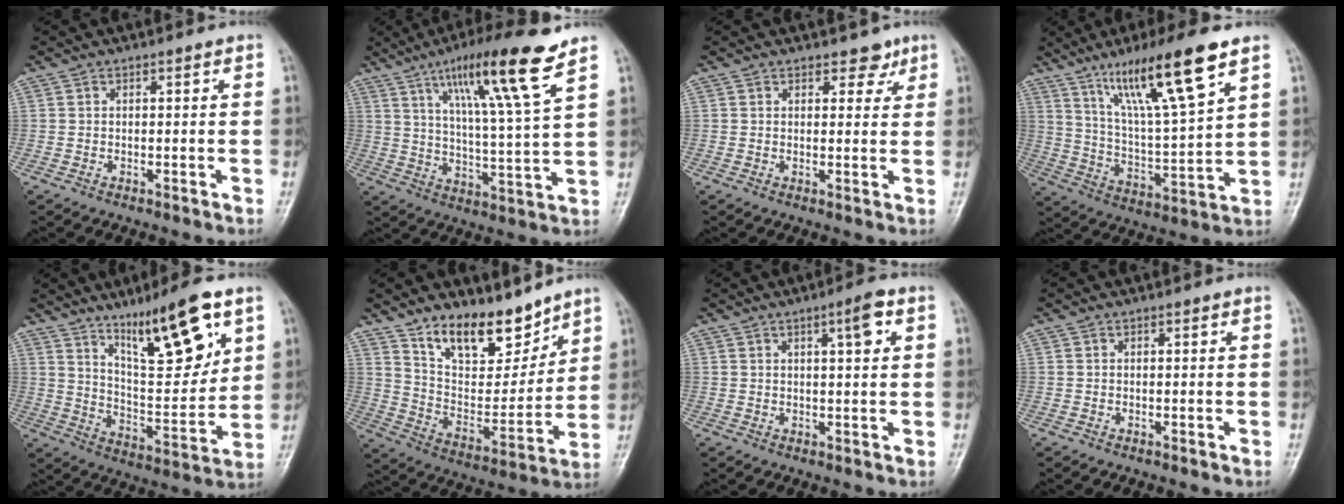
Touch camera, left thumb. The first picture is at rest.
{"total": 15.9, "force": [9.4, 0.8, 12.8], "torque": [-0.214, -0.043, 0.157]}
{"total": 3.0, "force": [2.2, 1.8, 1.0], "torque": [0.012, -0.011, 0.027]}
{"total": 17.6, "force": [10.5, 2.2, 13.9], "torque": [-0.236, -0.046, 0.194]}
{"total": 17.0, "force": [9.8, 4.3, 13.3], "torque": [-0.187, -0.057, 0.175]}
{"total": 15.5, "force": [11.4, 6.9, 7.8], "torque": [-0.081, -0.079, 0.210]}
{"total": 4.3, "force": [1.8, 0.9, 3.8], "torque": [-0.054, -0.002, 0.028]}
{"total": 0.0}